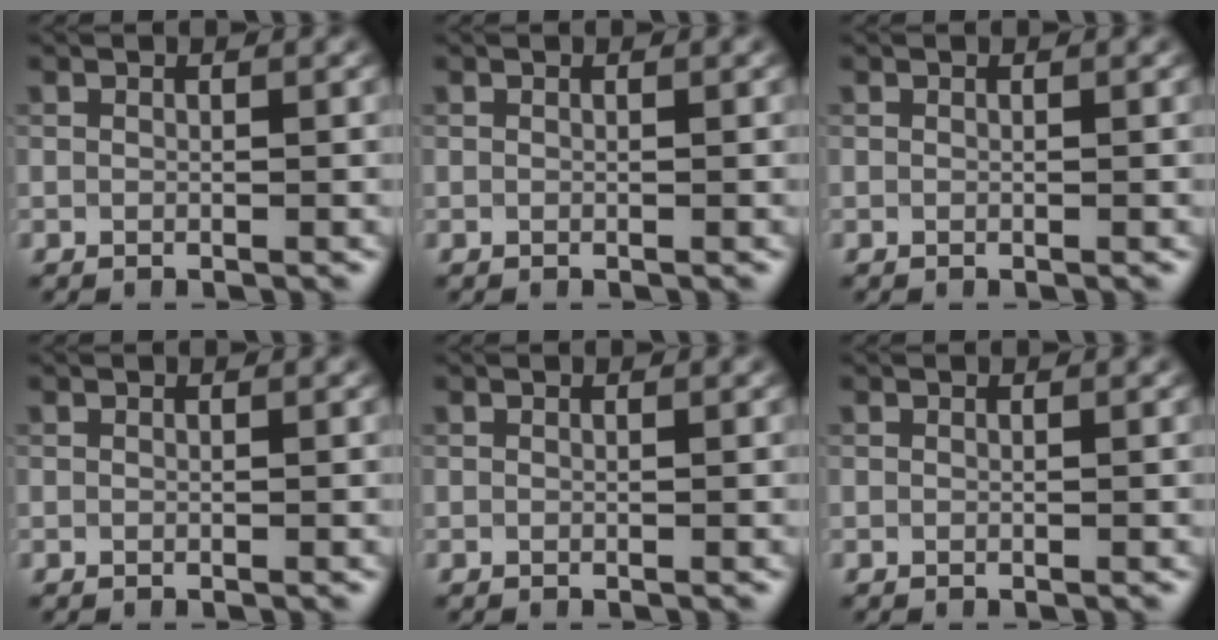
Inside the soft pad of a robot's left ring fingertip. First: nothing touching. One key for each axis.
{"total": 0.0}
{"total": 0.0}
{"total": 0.0}
{"total": 0.0}
{"total": 0.0}